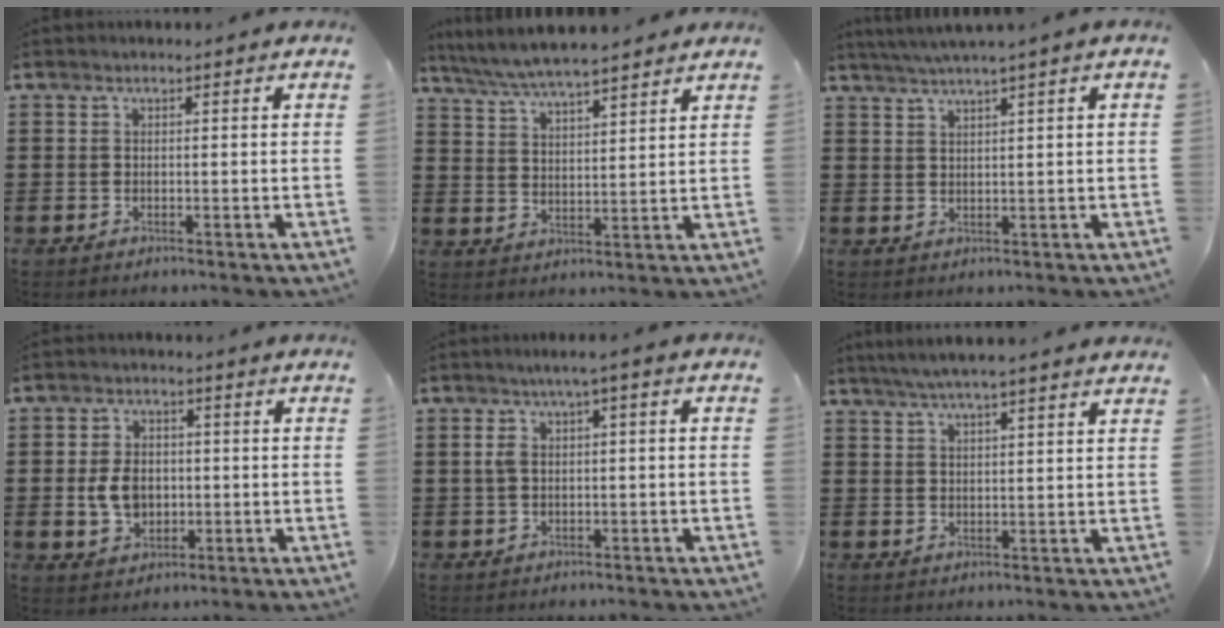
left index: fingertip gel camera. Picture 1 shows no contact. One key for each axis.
{"total": 5.7, "fx": 5.4, "fy": 0.1, "fz": 1.8, "tx": -0.056, "ty": -0.022, "tz": 0.095}
{"total": 2.4, "fx": 1.7, "fy": -0.6, "fz": 1.5, "tx": -0.029, "ty": -0.001, "tz": 0.031}
{"total": 5.8, "fx": -0.4, "fy": 4.2, "fz": 3.9, "tx": -0.085, "ty": 0.003, "tz": -0.014}
{"total": 3.2, "fx": -0.5, "fy": 1.2, "fz": 3.0, "tx": -0.061, "ty": 0.004, "tz": -0.015}
{"total": 4.0, "fx": 3.5, "fy": -0.5, "fz": 1.7, "tx": -0.043, "ty": -0.009, "tz": 0.064}